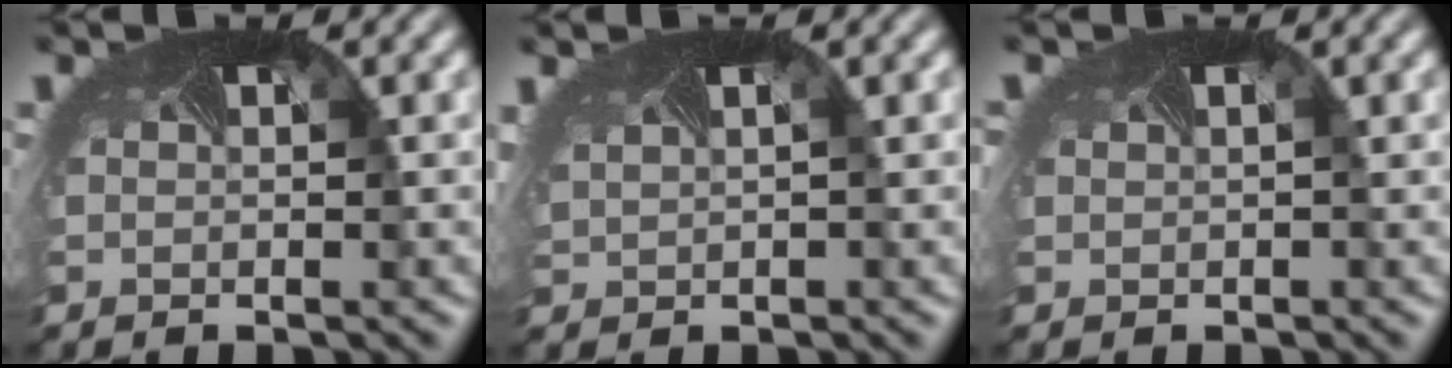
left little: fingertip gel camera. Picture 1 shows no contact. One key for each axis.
{"total": 3.4, "fx": 1.2, "fy": 2.0, "fz": 2.5, "tx": -0.075, "ty": 0.014, "tz": 0.030}
{"total": 1.5, "fx": 0.5, "fy": 1.0, "fz": 1.0, "tx": -0.026, "ty": 0.008, "tz": 0.006}